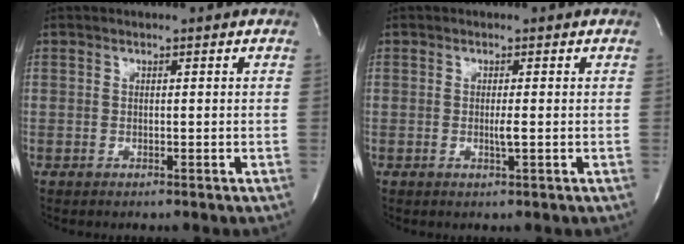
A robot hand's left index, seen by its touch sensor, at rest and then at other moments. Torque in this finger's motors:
{"motor_torque": [0.16, -0.06, 0.01, 0.00]}